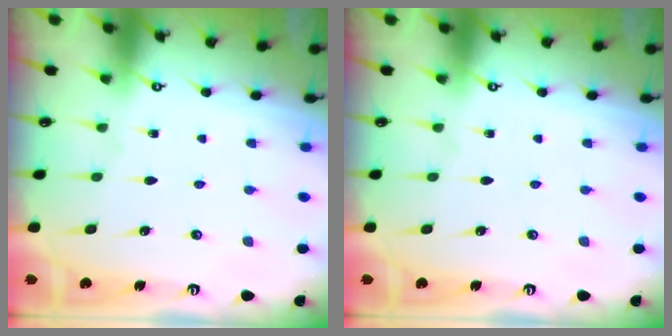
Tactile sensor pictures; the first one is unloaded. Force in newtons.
{"total": 0.0}